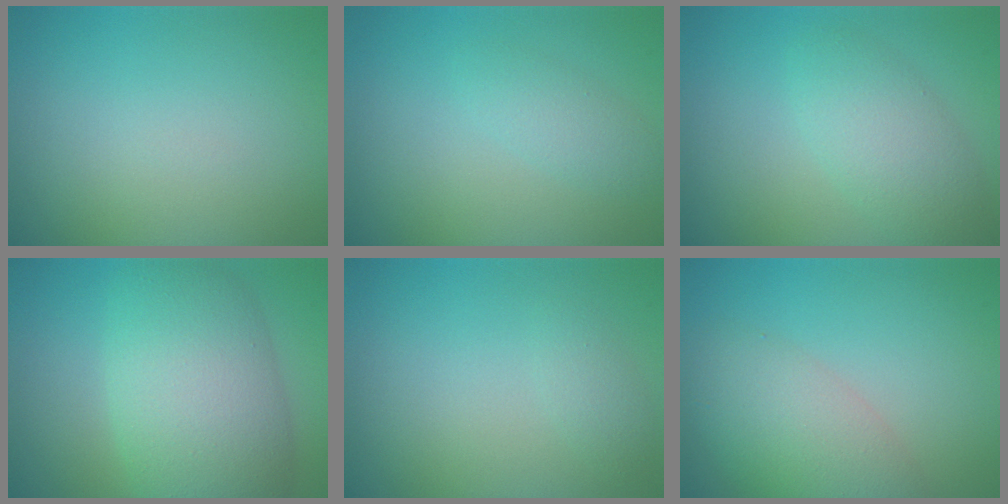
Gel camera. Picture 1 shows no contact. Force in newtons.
{"total": 1.6, "press": 1.6, "slide": 0.0}
{"total": 3.6, "press": 3.6, "slide": 0.1}
{"total": 8.7, "press": 8.7, "slide": 0.3}
{"total": 1.1, "press": 1.1, "slide": 0.1}
{"total": 4.9, "press": 4.9, "slide": 0.2}